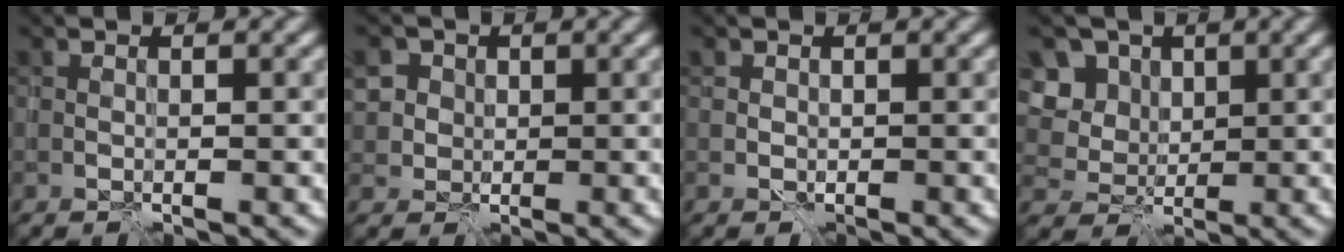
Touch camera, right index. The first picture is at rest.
{"total": 4.8, "force": [1.5, 4.2, 1.7], "torque": [-0.039, 0.014, 0.023]}
{"total": 0.5, "force": [0.1, 0.5, 0.0], "torque": [0.001, 0.000, 0.005]}
{"total": 6.9, "force": [3.1, 5.6, 2.7], "torque": [-0.060, 0.011, 0.046]}